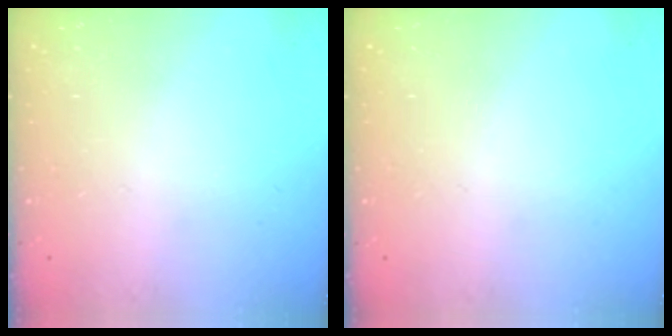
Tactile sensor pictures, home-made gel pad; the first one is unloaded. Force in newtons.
{"total": 0.0}